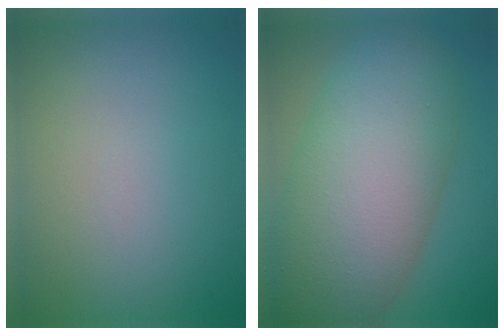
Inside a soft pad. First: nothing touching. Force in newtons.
{"total": 11.8, "press": 11.8, "slide": 0.6}